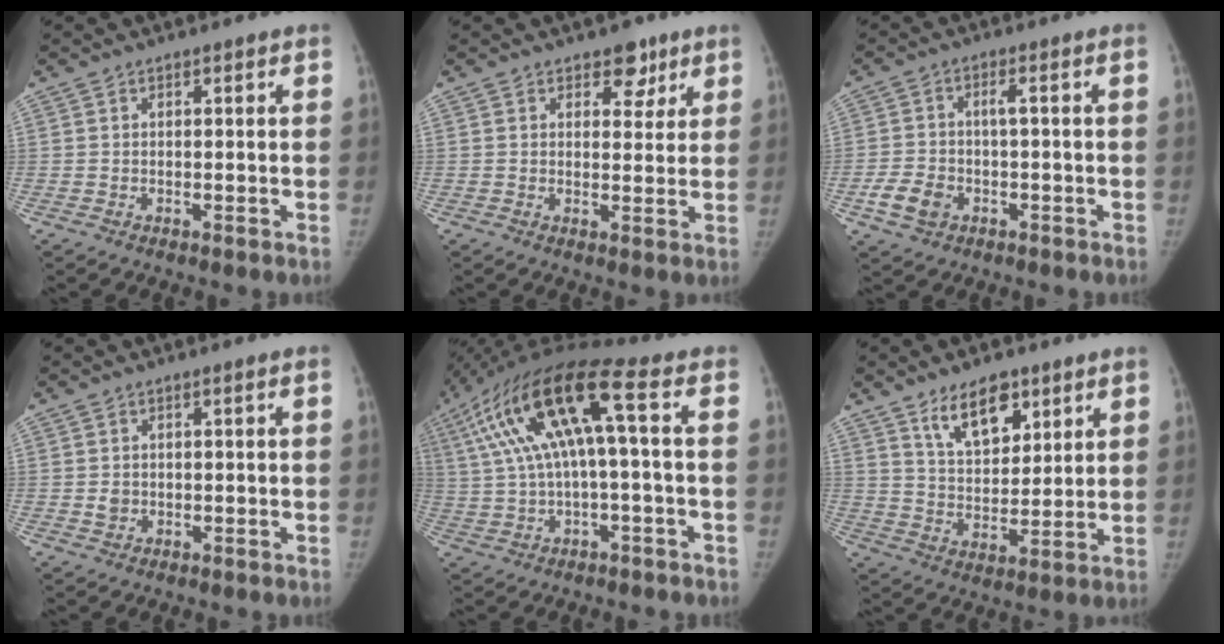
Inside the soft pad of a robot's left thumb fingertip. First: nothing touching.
{"total": 4.7, "force": [3.0, 3.0, 2.1], "torque": [0.004, -0.015, 0.040]}
{"total": 6.0, "force": [-2.3, 3.8, 4.1], "torque": [-0.077, 0.018, -0.035]}
{"total": 1.4, "force": [0.0, 1.1, 0.8], "torque": [-0.008, 0.003, 0.005]}
{"total": 17.1, "force": [3.0, 4.0, 16.3], "torque": [-0.340, 0.050, 0.056]}
{"total": 10.5, "force": [6.4, 5.6, 6.2], "torque": [-0.072, -0.042, 0.117]}